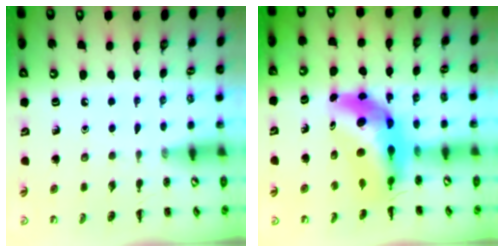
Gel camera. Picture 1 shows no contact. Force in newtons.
{"total": 9.9, "press": 9.4, "slide": 3.3}